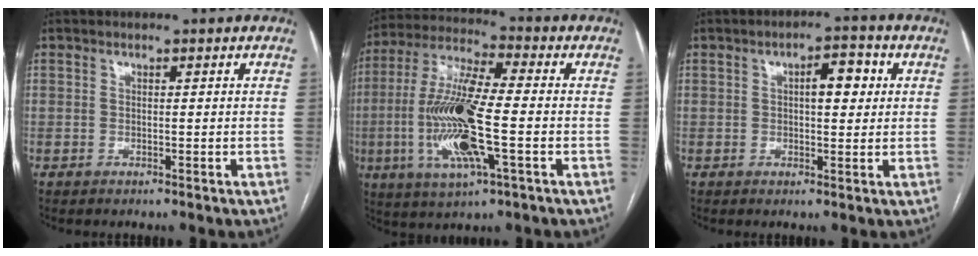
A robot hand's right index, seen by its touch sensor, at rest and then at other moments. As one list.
[{"total": 16.1, "force": [-3.2, 2.3, 15.6], "torque": [-0.330, -0.010, -0.059]}, {"total": 4.8, "force": [1.1, 1.8, 4.4], "torque": [-0.065, 0.012, 0.014]}]